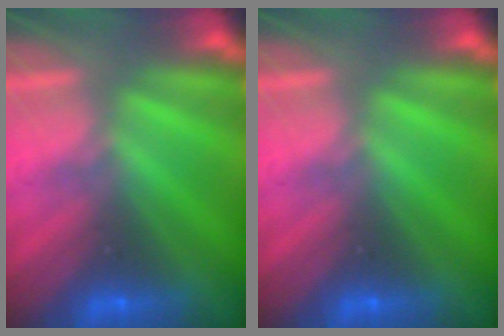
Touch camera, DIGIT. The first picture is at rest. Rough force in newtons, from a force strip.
{"total": 0.0}